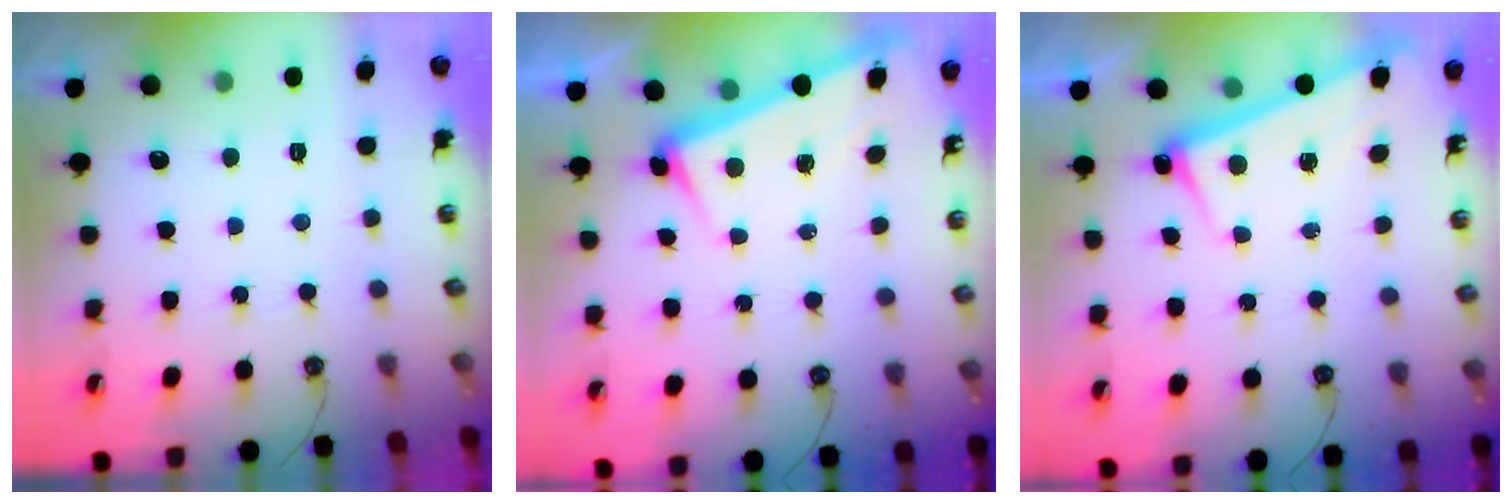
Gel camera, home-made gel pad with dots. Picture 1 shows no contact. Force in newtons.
{"total": 3.0, "press": 2.9, "slide": 0.8}
{"total": 2.4, "press": 2.3, "slide": 0.7}